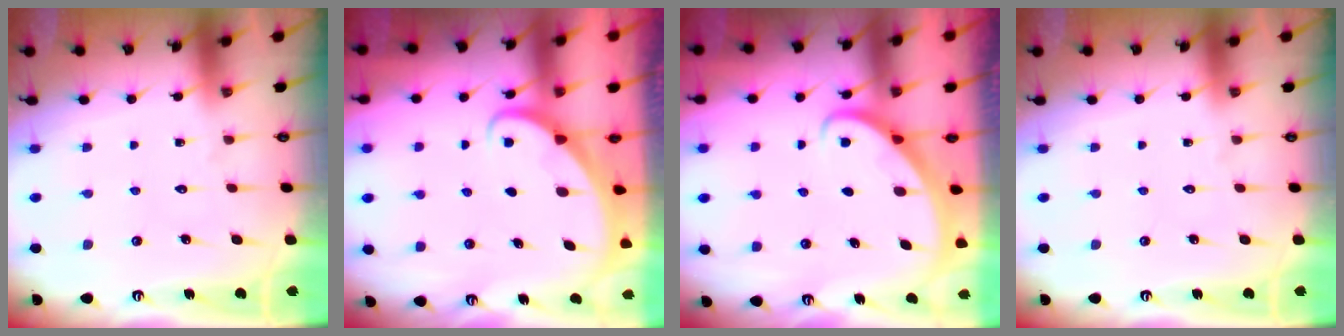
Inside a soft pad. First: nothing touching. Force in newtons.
{"total": 2.9, "press": 2.9, "slide": 0.1}
{"total": 2.7, "press": 2.7, "slide": 0.2}
{"total": 0.0}